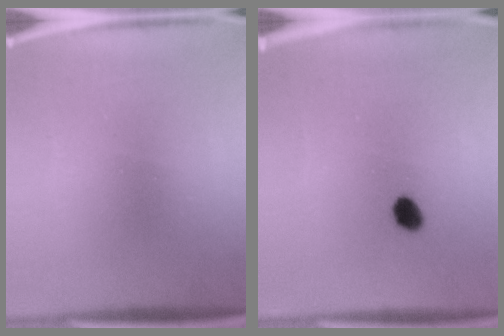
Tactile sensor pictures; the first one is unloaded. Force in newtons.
{"total": 2.7}